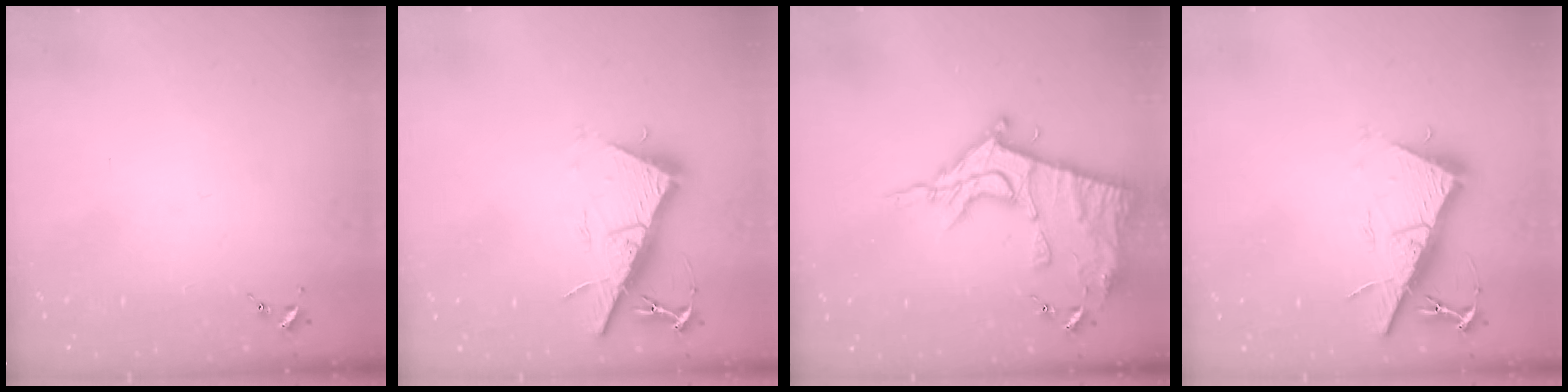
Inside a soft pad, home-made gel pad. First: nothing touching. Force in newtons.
{"total": 14.3, "press": 14.3, "slide": 0.4}
{"total": 16.7, "press": 16.7, "slide": 1.6}
{"total": 14.3, "press": 14.3, "slide": 0.4}